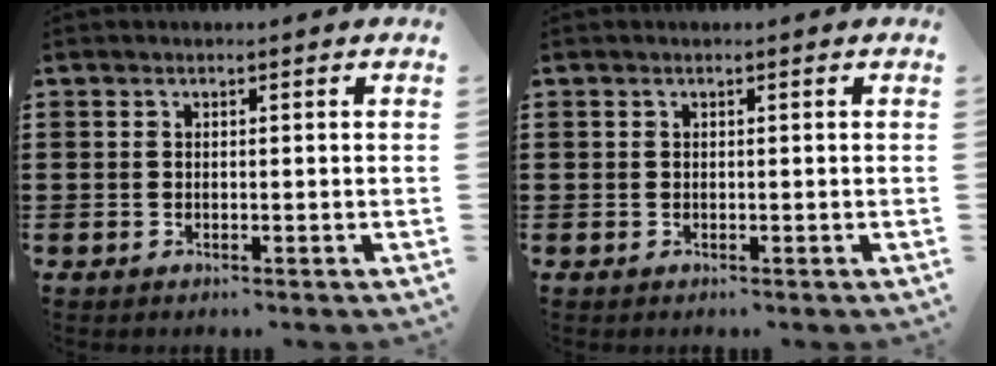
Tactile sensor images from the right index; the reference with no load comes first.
{"total": 0.0}